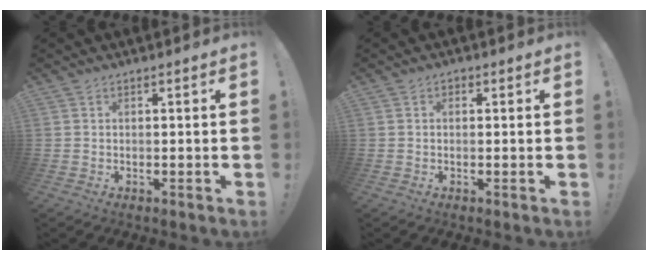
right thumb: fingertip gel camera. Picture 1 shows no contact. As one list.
[{"total": 0.8, "force": [-0.2, 0.7, 0.2], "torque": [0.005, 0.000, -0.006]}]